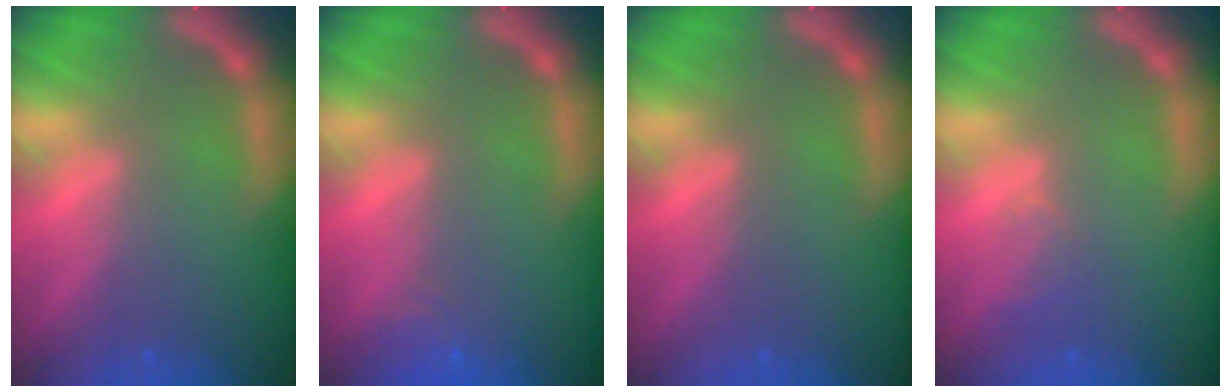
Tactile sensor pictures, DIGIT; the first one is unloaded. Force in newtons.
{"total": 1.9}
{"total": 0.0}
{"total": 1.5}